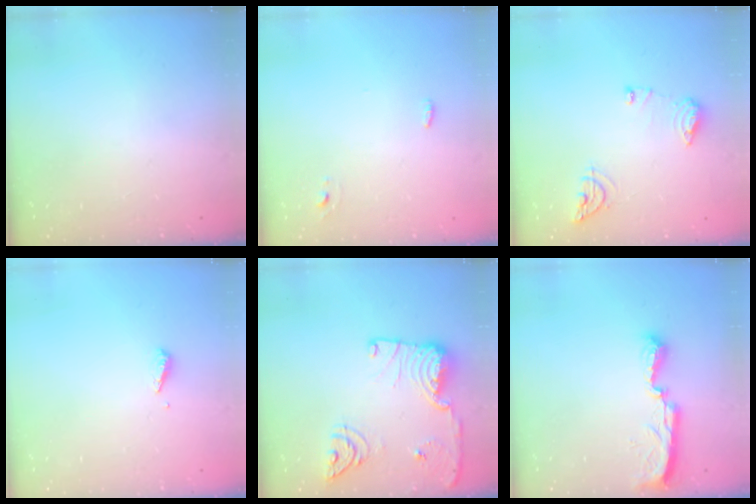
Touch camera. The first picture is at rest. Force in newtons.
{"total": 3.0, "press": 2.8, "slide": 1.2}
{"total": 9.5, "press": 9.5, "slide": 0.9}
{"total": 3.7, "press": 3.7, "slide": 0.2}
{"total": 21.1, "press": 20.0, "slide": 6.6}
{"total": 8.5, "press": 8.5, "slide": 0.4}